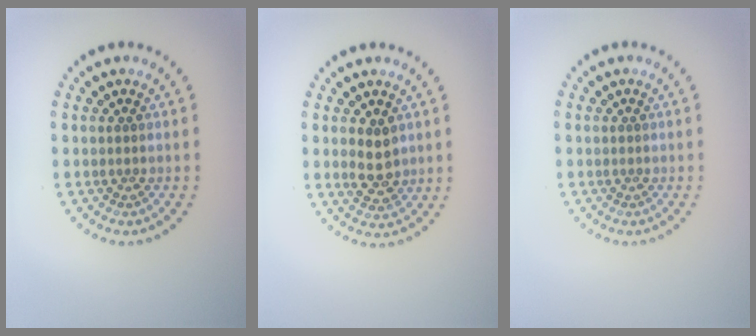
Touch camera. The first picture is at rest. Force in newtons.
{"total": 2.7, "press": 2.6, "slide": 0.6}
{"total": 0.0}